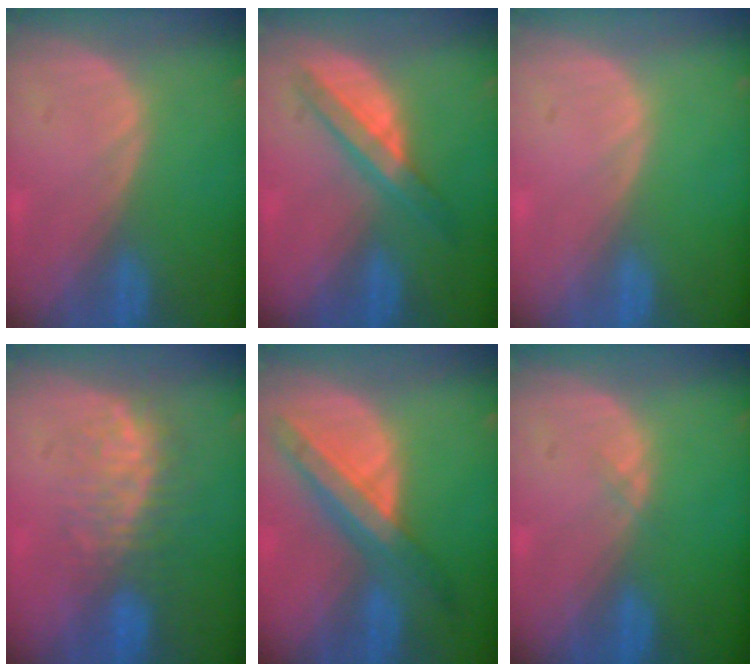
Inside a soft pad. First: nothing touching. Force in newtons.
{"total": 5.4, "press": 5.3, "slide": 0.8}
{"total": 0.0}
{"total": 7.5, "press": 7.0, "slide": 2.8}
{"total": 8.1, "press": 7.2, "slide": 3.7}
{"total": 0.6, "press": 0.5, "slide": 0.2}